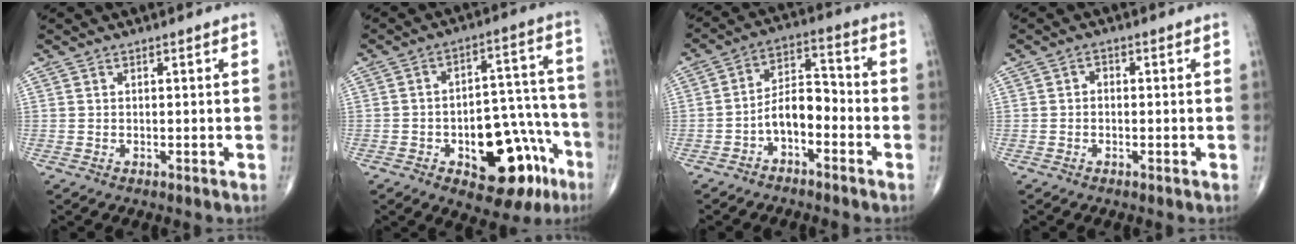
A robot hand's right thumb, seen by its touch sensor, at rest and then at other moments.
{"total": 17.7, "force": [-7.7, 9.2, 13.0], "torque": [-0.135, 0.064, -0.096]}
{"total": 7.5, "force": [-3.1, 4.1, 5.4], "torque": [-0.080, 0.046, -0.064]}
{"total": 1.2, "force": [-0.2, 1.0, 0.7], "torque": [-0.003, 0.004, -0.009]}